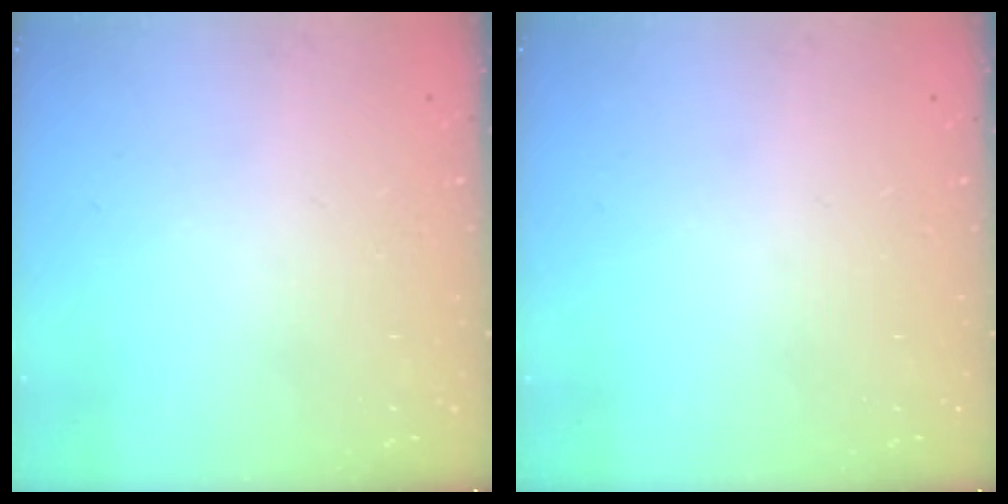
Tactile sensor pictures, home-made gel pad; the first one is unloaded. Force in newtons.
{"total": 0.0}